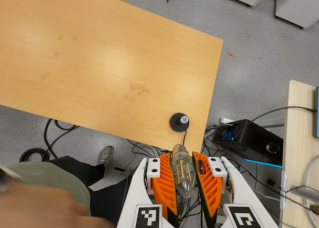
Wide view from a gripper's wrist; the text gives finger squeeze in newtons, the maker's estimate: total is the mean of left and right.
{"total": 21.7, "left": 23.2, "right": 20.1}